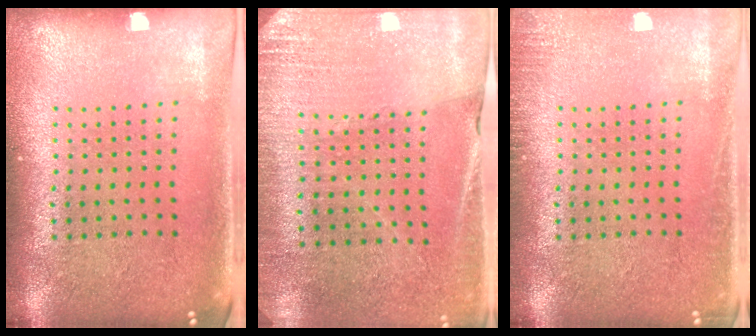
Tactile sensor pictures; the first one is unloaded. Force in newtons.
{"total": 2.6, "press": 2.5, "slide": 0.6}
{"total": 1.3, "press": 1.3, "slide": 0.3}